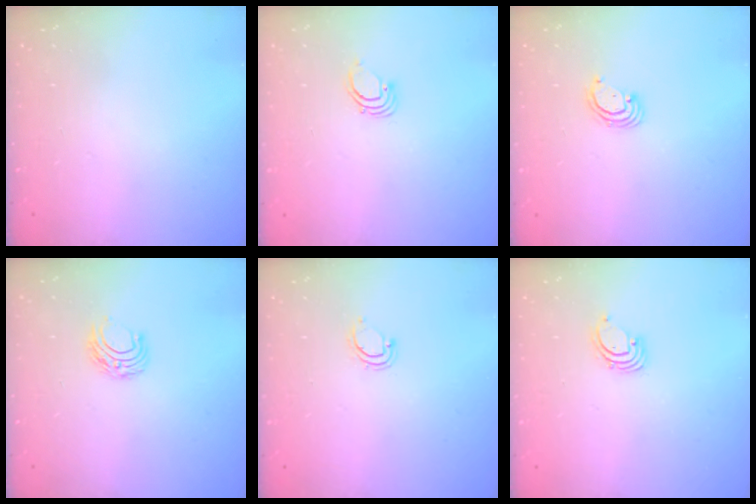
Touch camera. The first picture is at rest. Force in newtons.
{"total": 2.2, "press": 2.2, "slide": 0.2}
{"total": 3.3, "press": 3.3, "slide": 0.3}
{"total": 6.2, "press": 6.2, "slide": 0.5}
{"total": 3.9, "press": 3.9, "slide": 0.3}
{"total": 1.4, "press": 1.4, "slide": 0.1}